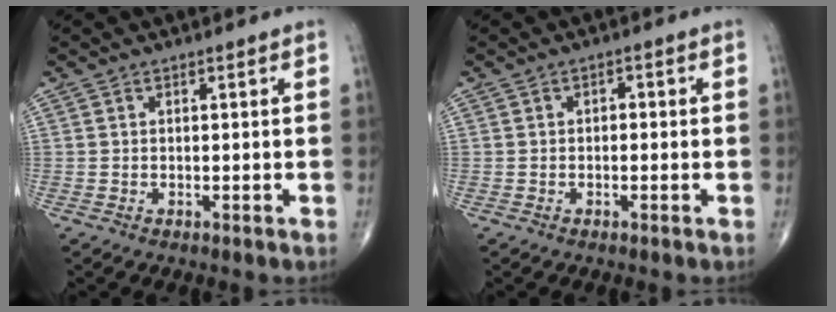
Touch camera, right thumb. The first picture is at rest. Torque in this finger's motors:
{"motor_torque": [-0.04, -0.16, -0.20, 0.04, 0.02]}